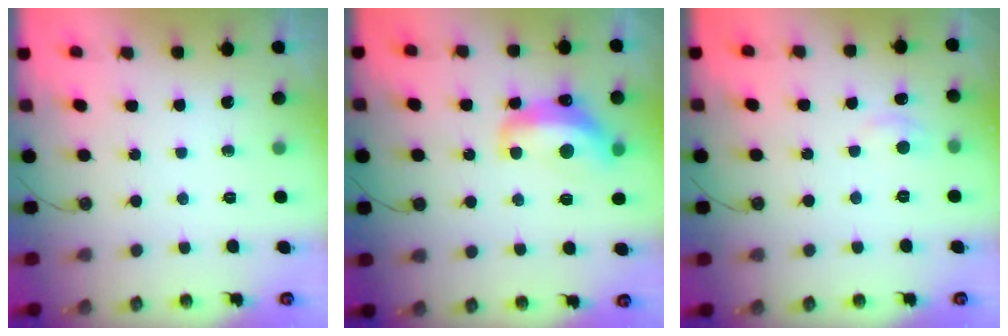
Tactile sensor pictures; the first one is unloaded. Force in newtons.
{"total": 7.1, "press": 7.0, "slide": 0.7}
{"total": 2.1, "press": 2.0, "slide": 0.7}